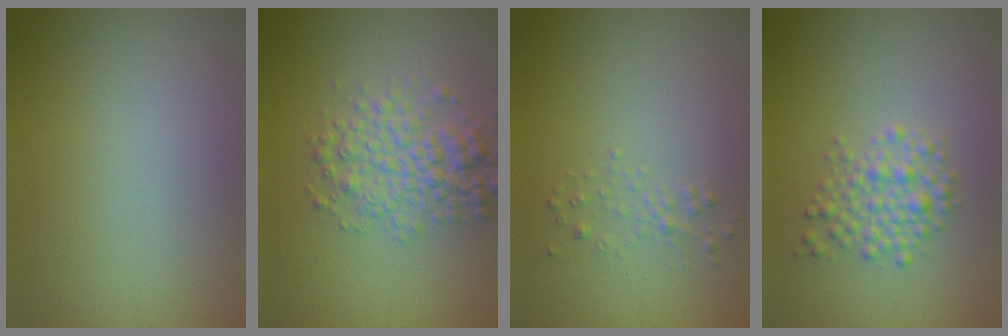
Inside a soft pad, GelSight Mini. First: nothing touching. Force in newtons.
{"total": 4.3, "press": 4.3, "slide": 0.1}
{"total": 1.0, "press": 1.0, "slide": 0.0}
{"total": 2.8, "press": 2.8, "slide": 0.1}